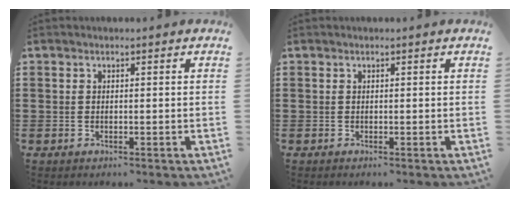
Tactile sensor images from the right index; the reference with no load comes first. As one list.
[{"total": 0.0}]